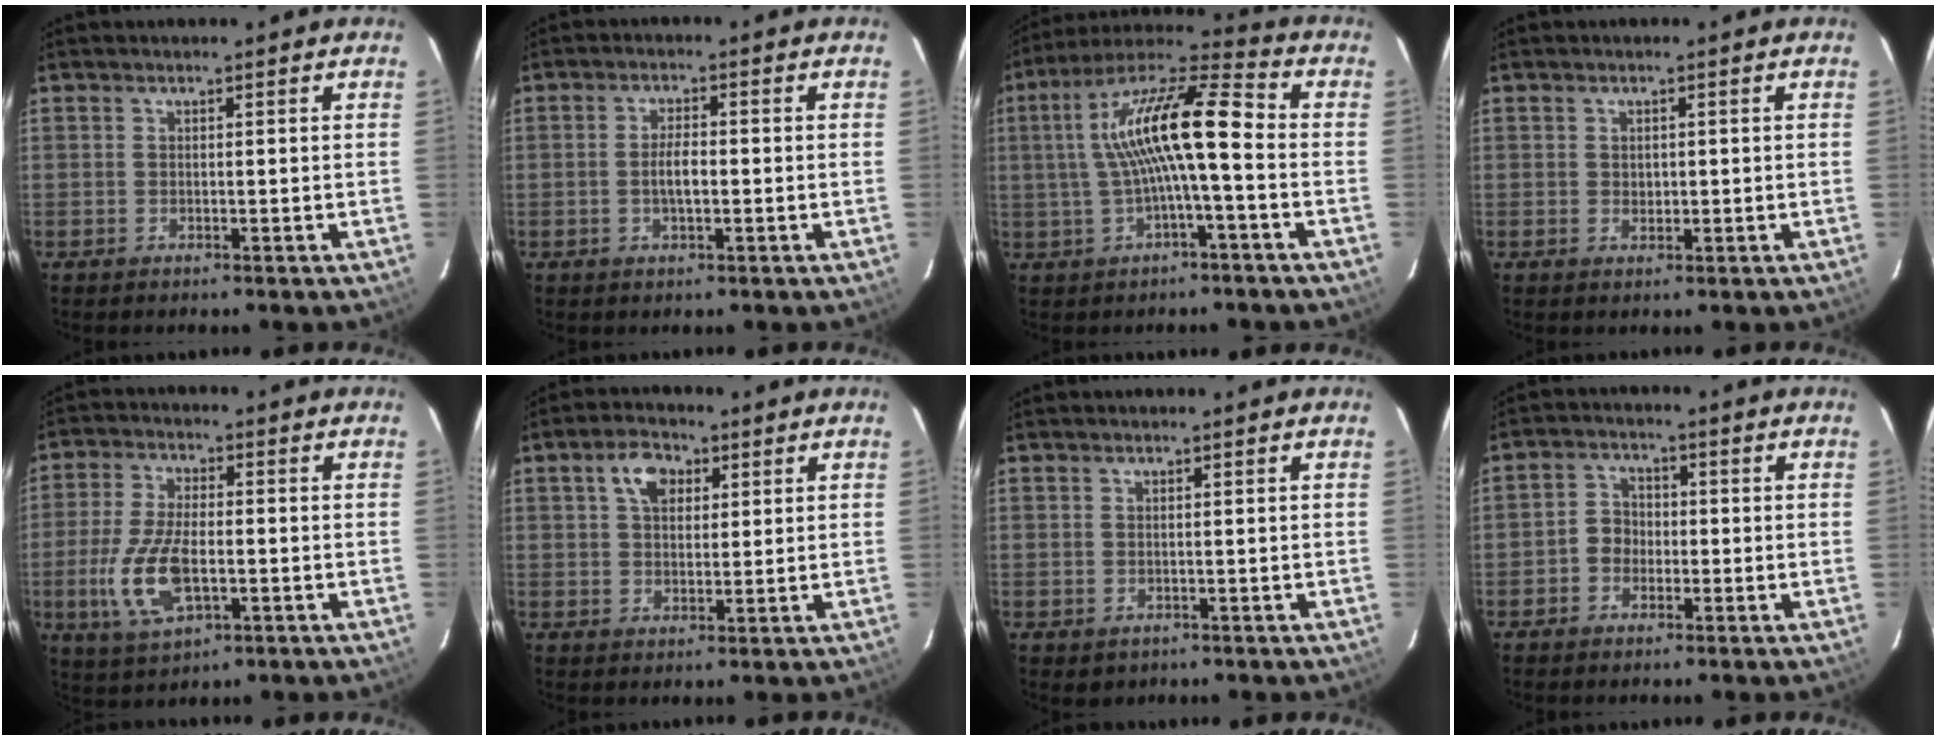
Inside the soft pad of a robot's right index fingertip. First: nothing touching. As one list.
[{"total": 3.5, "force": [-0.6, 1.2, 3.2], "torque": [-0.060, 0.001, -0.010]}, {"total": 14.3, "force": [-0.3, 2.5, 14.1], "torque": [-0.263, 0.029, -0.008]}, {"total": 1.3, "force": [0.2, 1.1, 0.5], "torque": [-0.006, 0.002, 0.004]}, {"total": 11.7, "force": [-2.8, 5.2, 10.1], "torque": [-0.216, -0.007, -0.048]}, {"total": 6.0, "force": [2.4, 3.9, 3.8], "torque": [-0.063, 0.021, 0.044]}, {"total": 1.3, "force": [0.1, 1.3, 0.3], "torque": [0.002, -0.001, 0.005]}, {"total": 4.0, "force": [-1.4, 3.4, 1.5], "torque": [-0.023, 0.015, -0.024]}]